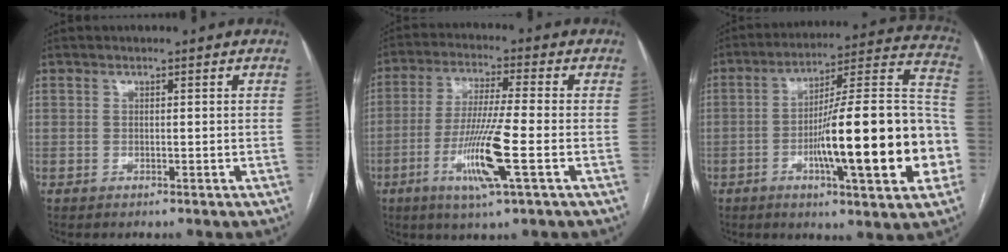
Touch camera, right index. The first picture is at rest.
{"total": 11.0, "force": [-3.5, -0.2, 10.4], "torque": [-0.208, -0.016, -0.069]}
{"total": 24.7, "force": [-5.6, 3.0, 23.9], "torque": [-0.289, 0.018, -0.081]}